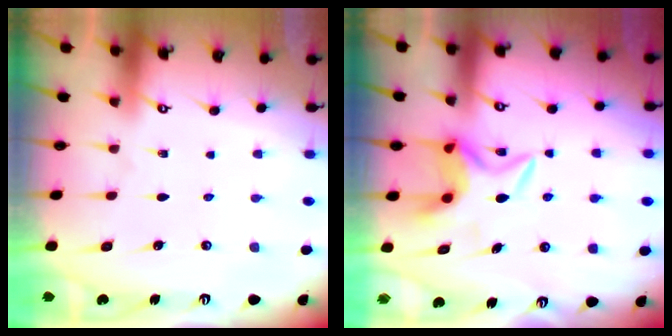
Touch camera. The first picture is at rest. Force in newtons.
{"total": 7.1, "press": 7.0, "slide": 0.7}